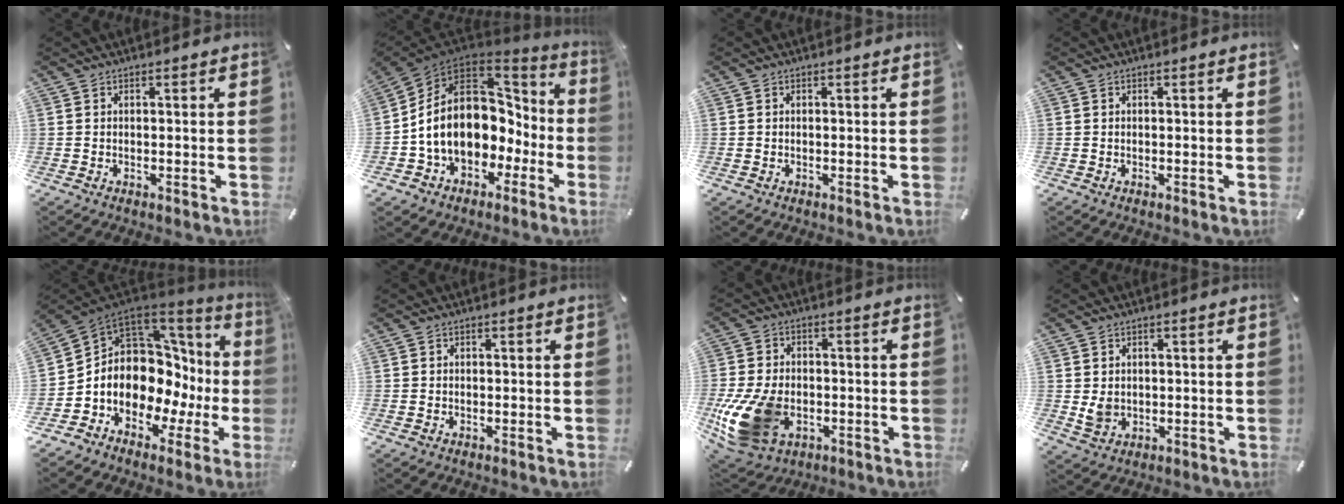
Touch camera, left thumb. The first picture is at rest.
{"total": 17.2, "force": [-0.1, 13.5, 10.5], "torque": [-0.209, -0.004, 0.005]}
{"total": 0.0}
{"total": 0.0}
{"total": 13.1, "force": [0.1, 10.6, 7.7], "torque": [-0.132, -0.045, 0.006]}
{"total": 0.6, "force": [-0.1, 0.5, 0.2], "torque": [-0.002, 0.004, -0.004]}
{"total": 17.0, "force": [-4.7, 11.8, 11.4], "torque": [-0.236, 0.014, -0.073]}
{"total": 3.9, "force": [0.5, 3.4, 1.9], "torque": [-0.034, -0.008, 0.005]}